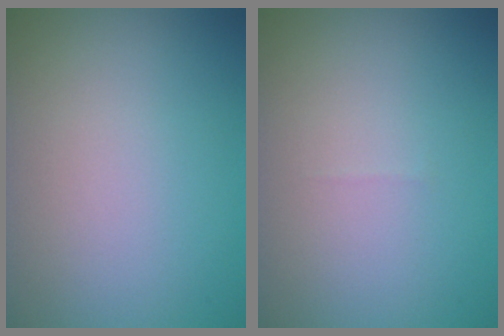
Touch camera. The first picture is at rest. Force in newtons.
{"total": 0.0}